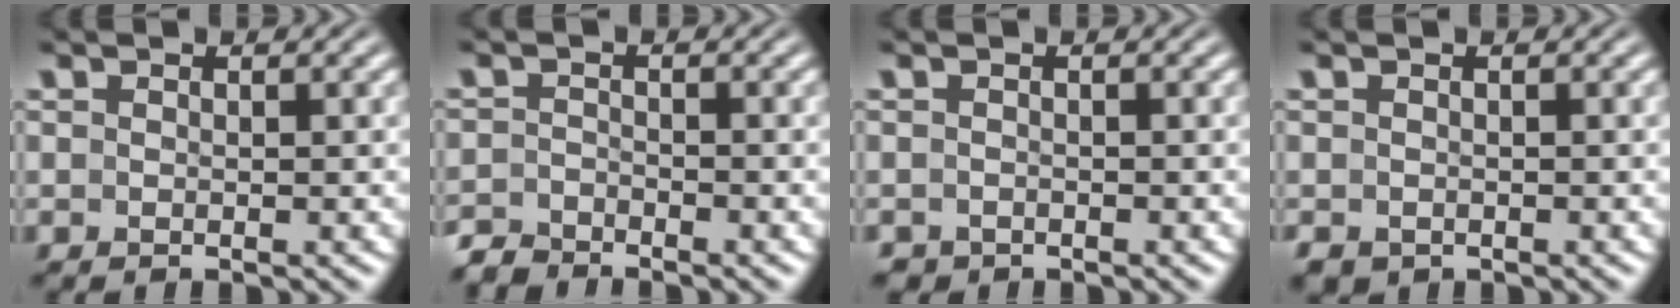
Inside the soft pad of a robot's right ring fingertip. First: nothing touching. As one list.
[{"total": 2.5, "force": [-2.5, 0.3, -0.1], "torque": [0.001, -0.010, -0.045]}, {"total": 1.9, "force": [-1.6, 0.9, 0.0], "torque": [-0.008, -0.019, -0.021]}, {"total": 2.4, "force": [-1.6, 1.6, 0.6], "torque": [-0.023, -0.023, -0.016]}]